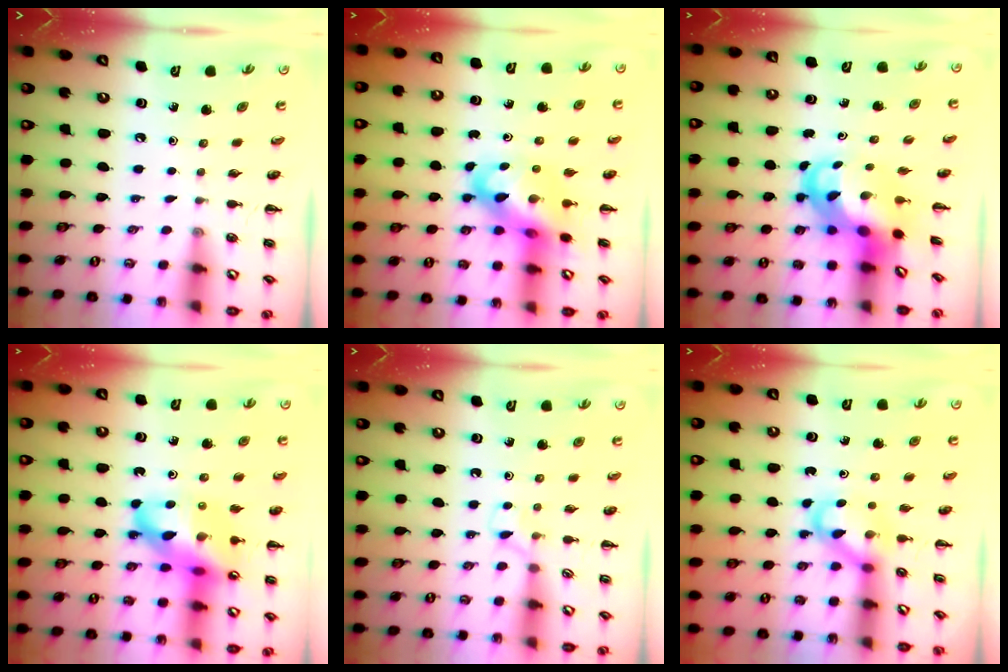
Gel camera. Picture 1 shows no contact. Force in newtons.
{"total": 9.0, "press": 8.8, "slide": 2.1}
{"total": 6.1, "press": 5.9, "slide": 1.8}
{"total": 20.5, "press": 20.0, "slide": 4.3}
{"total": 3.3, "press": 3.0, "slide": 1.3}
{"total": 4.6, "press": 4.6, "slide": 0.6}